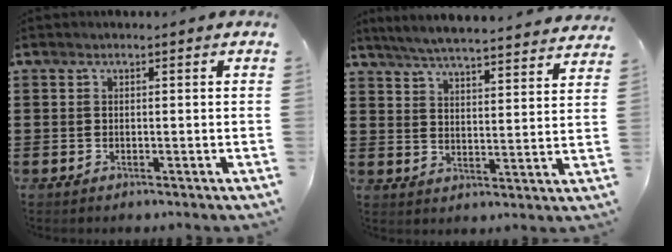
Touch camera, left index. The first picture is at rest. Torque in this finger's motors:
{"motor_torque": [1.08, 1.06, -0.01, -0.01]}